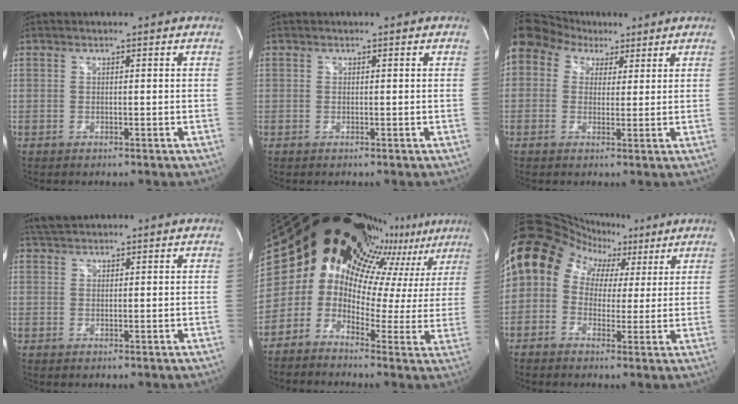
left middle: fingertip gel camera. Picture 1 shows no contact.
{"total": 0.0}
{"total": 16.9, "force": [8.6, 12.8, 7.0], "torque": [-0.207, 0.099, 0.163]}
{"total": 2.7, "force": [2.5, 0.4, 0.7], "torque": [-0.019, 0.020, 0.049]}
{"total": 15.5, "force": [13.0, 4.4, 7.2], "torque": [-0.112, 0.012, 0.153]}
{"total": 13.0, "force": [4.6, 10.7, 5.7], "torque": [-0.097, 0.081, 0.072]}